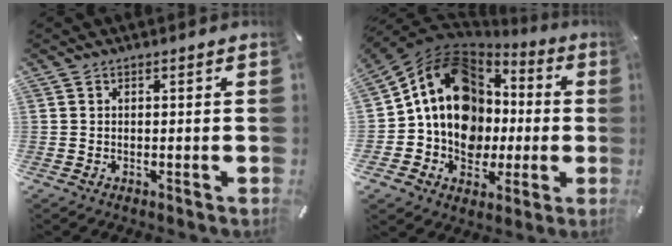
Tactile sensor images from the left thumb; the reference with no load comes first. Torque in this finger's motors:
{"motor_torque": [1.46, 2.99, 2.52, 0.25, 0.36]}